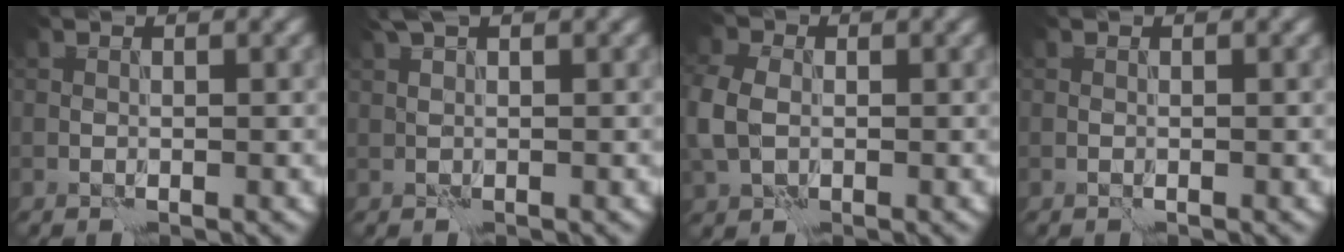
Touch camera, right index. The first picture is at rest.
{"total": 1.8, "force": [1.3, 0.4, 1.2], "torque": [-0.022, 0.008, 0.022]}
{"total": 4.4, "force": [-0.4, 3.4, 2.8], "torque": [-0.089, -0.006, -0.003]}
{"total": 0.0}